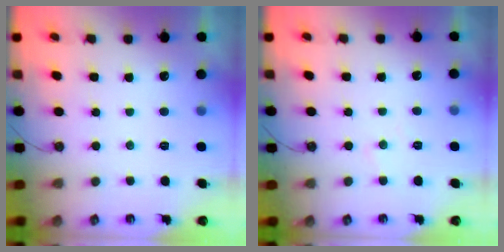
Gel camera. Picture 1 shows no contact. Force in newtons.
{"total": 4.1, "press": 4.0, "slide": 0.7}